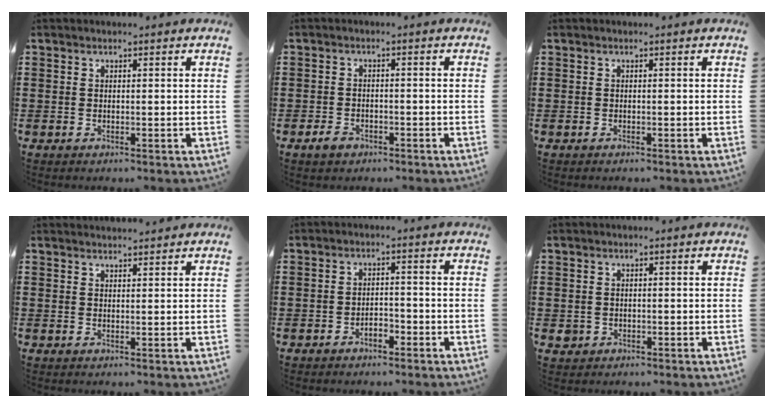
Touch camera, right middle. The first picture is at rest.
{"total": 2.0, "force": [-1.4, 1.1, 1.0], "torque": [-0.020, 0.001, -0.027]}
{"total": 0.0}
{"total": 1.4, "force": [1.4, 0.0, 0.1], "torque": [-0.005, 0.001, 0.026]}
{"total": 2.3, "force": [-1.9, 0.9, 1.0], "torque": [-0.022, 0.005, -0.040]}
{"total": 0.9, "force": [-0.2, 0.9, 0.2], "torque": [-0.007, 0.006, -0.007]}